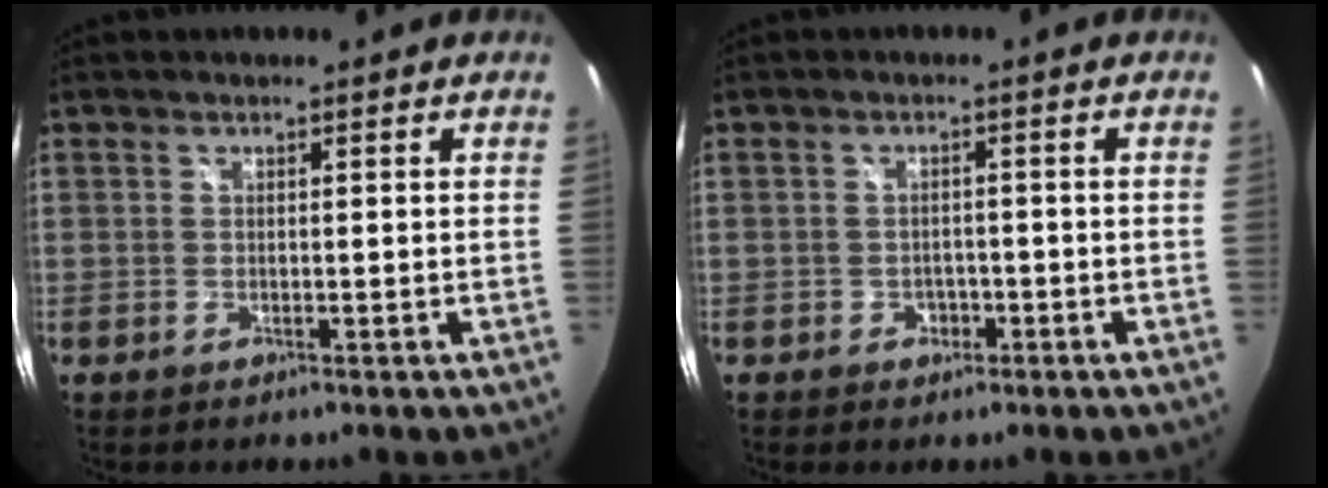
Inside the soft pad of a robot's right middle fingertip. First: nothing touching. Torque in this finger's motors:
{"motor_torque": [0.40, -0.43, 0.05, 0.01]}